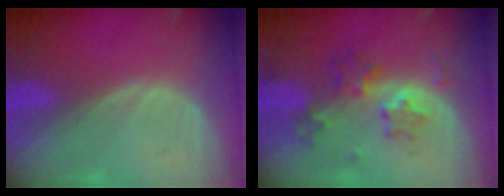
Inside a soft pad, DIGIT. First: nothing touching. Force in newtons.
{"total": 6.4, "press": 5.9, "slide": 2.7}